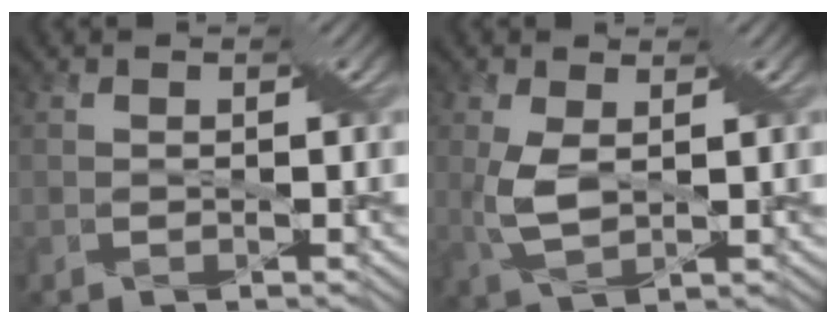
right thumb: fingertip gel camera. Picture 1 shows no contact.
{"total": 4.6, "force": [0.6, 2.1, 4.1], "torque": [-0.101, -0.001, 0.017]}